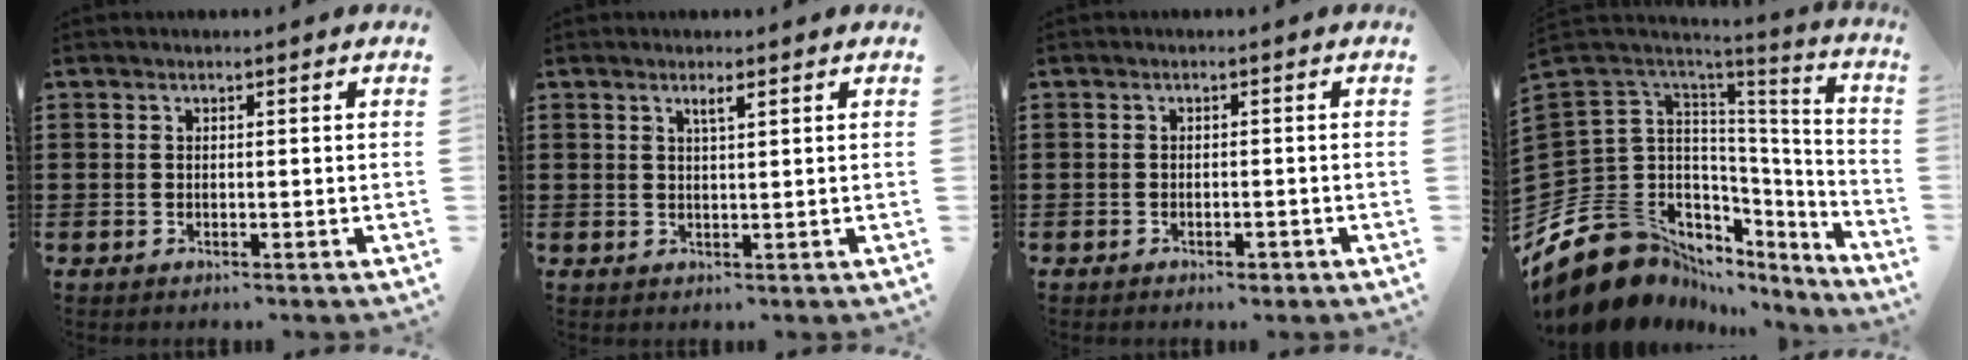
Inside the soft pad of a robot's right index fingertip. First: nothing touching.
{"total": 1.5, "force": [0.8, 0.1, 1.3], "torque": [-0.026, 0.001, 0.013]}
{"total": 0.9, "force": [-0.8, 0.3, 0.2], "torque": [-0.008, -0.001, -0.017]}
{"total": 12.8, "force": [-6.5, 10.0, 4.6], "torque": [-0.134, -0.026, -0.101]}